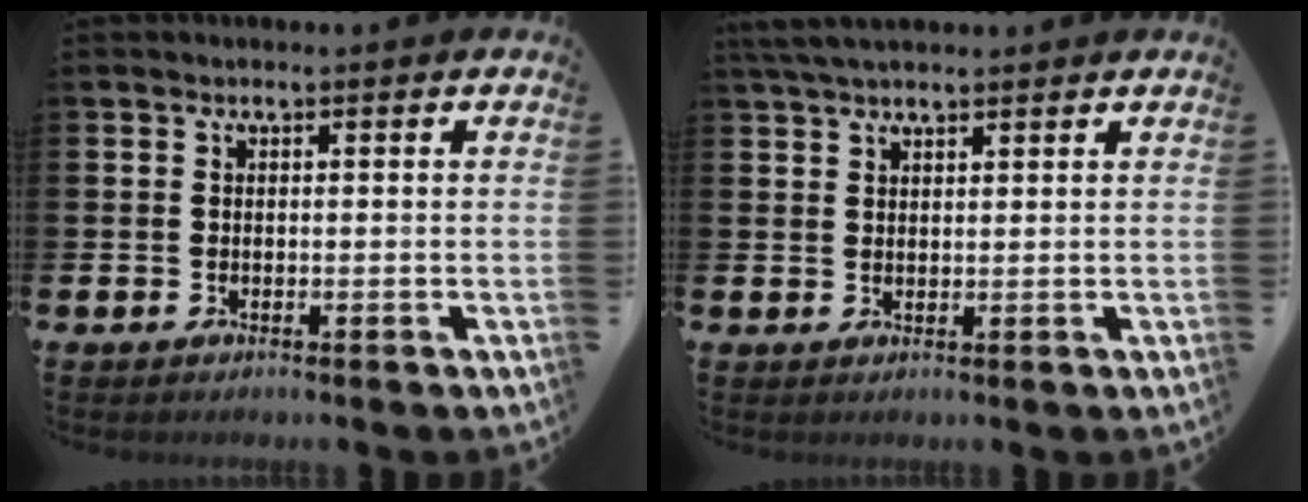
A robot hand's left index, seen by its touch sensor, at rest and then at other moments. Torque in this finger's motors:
{"motor_torque": [0.21, -0.63, 0.68, 0.21]}